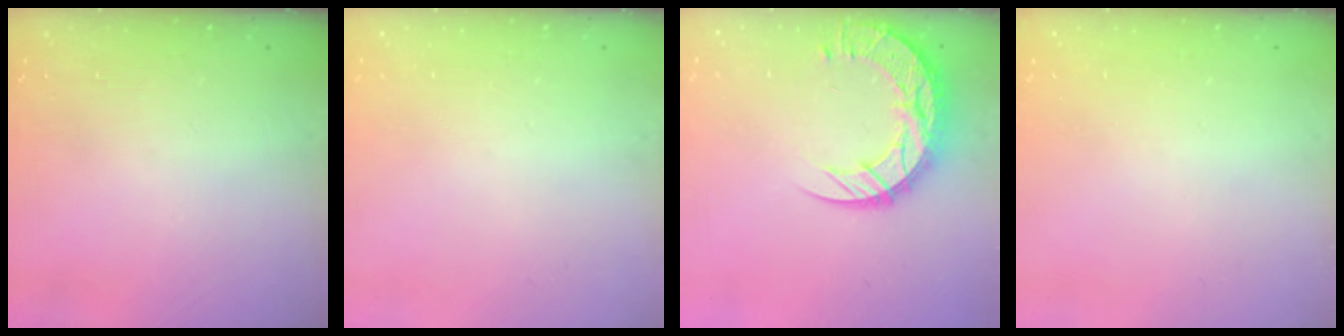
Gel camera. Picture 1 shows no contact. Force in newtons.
{"total": 0.0}
{"total": 18.1, "press": 18.0, "slide": 1.4}
{"total": 0.0}